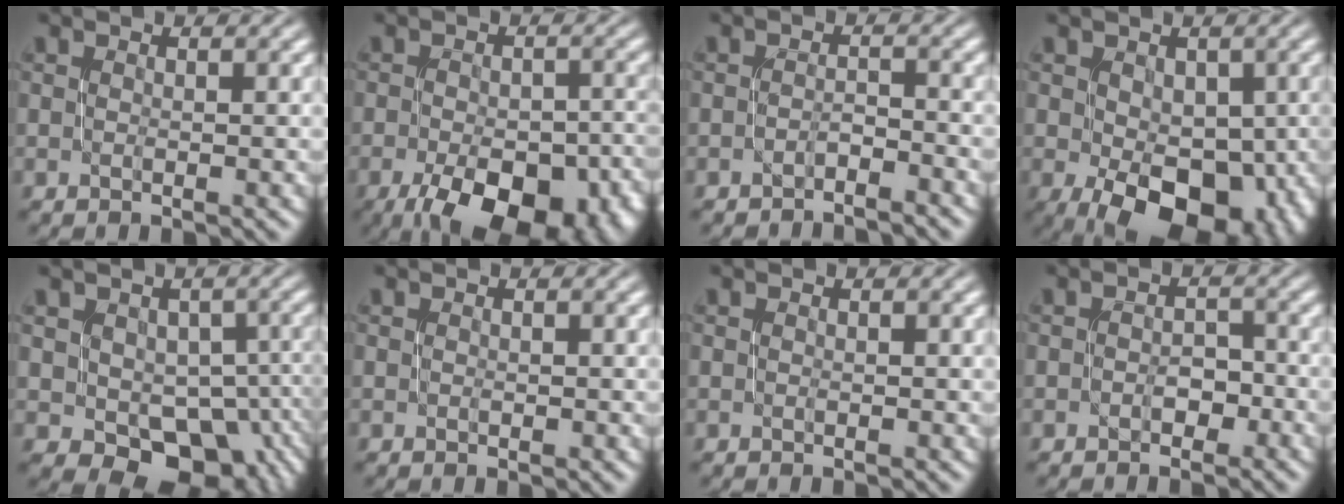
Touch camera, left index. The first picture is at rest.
{"total": 13.5, "force": [-7.1, 7.0, 9.1], "torque": [-0.115, -0.028, -0.099]}
{"total": 1.3, "force": [-1.3, 0.0, 0.2], "torque": [0.001, 0.005, -0.025]}
{"total": 11.4, "force": [-3.7, 7.1, 8.1], "torque": [-0.124, -0.038, -0.044]}
{"total": 8.9, "force": [-2.3, 6.5, 5.7], "torque": [-0.075, -0.027, -0.015]}
{"total": 0.0}
{"total": 0.0}
{"total": 1.4, "force": [-0.9, 0.8, 0.7], "torque": [-0.008, 0.006, -0.014]}